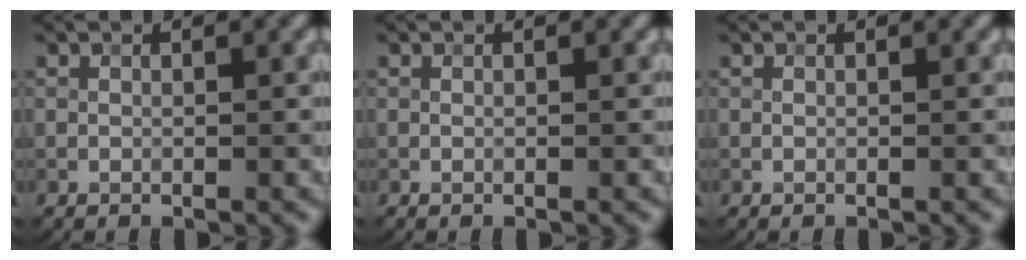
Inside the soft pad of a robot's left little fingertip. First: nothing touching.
{"total": 0.0}
{"total": 0.0}